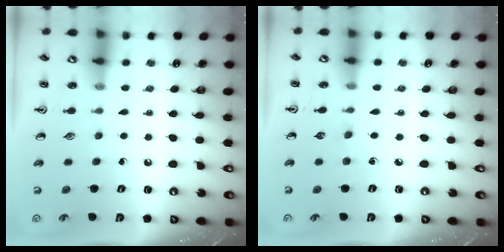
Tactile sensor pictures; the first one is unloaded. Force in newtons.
{"total": 2.6, "press": 2.5, "slide": 0.3}